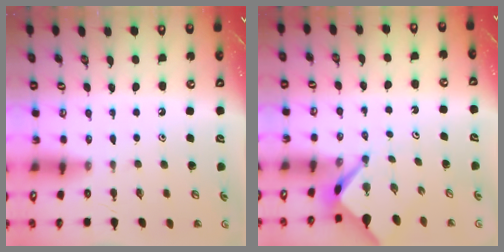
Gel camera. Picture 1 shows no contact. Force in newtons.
{"total": 2.8, "press": 2.7, "slide": 0.4}